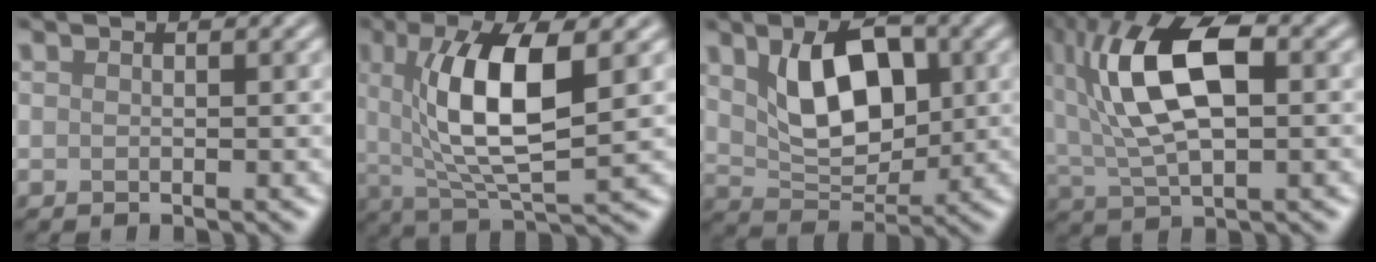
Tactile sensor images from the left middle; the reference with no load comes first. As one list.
[{"total": 9.2, "force": [1.7, 2.9, 8.6], "torque": [-0.153, -0.006, 0.034]}, {"total": 7.6, "force": [1.8, 4.5, 5.8], "torque": [-0.102, -0.002, 0.034]}, {"total": 10.7, "force": [2.2, 4.9, 9.2], "torque": [-0.179, 0.017, 0.031]}]